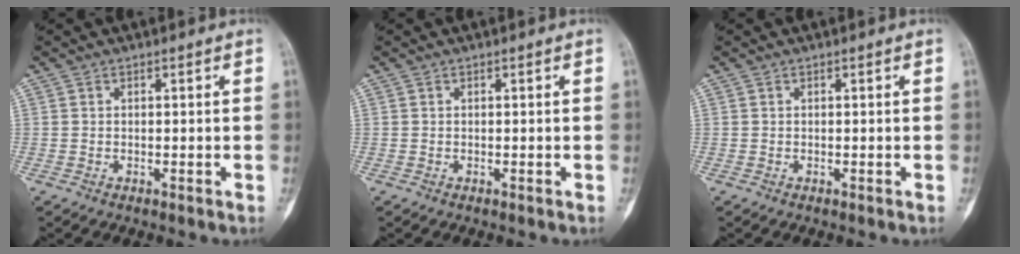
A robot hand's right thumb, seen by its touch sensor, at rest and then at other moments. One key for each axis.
{"total": 0.0}
{"total": 0.0}